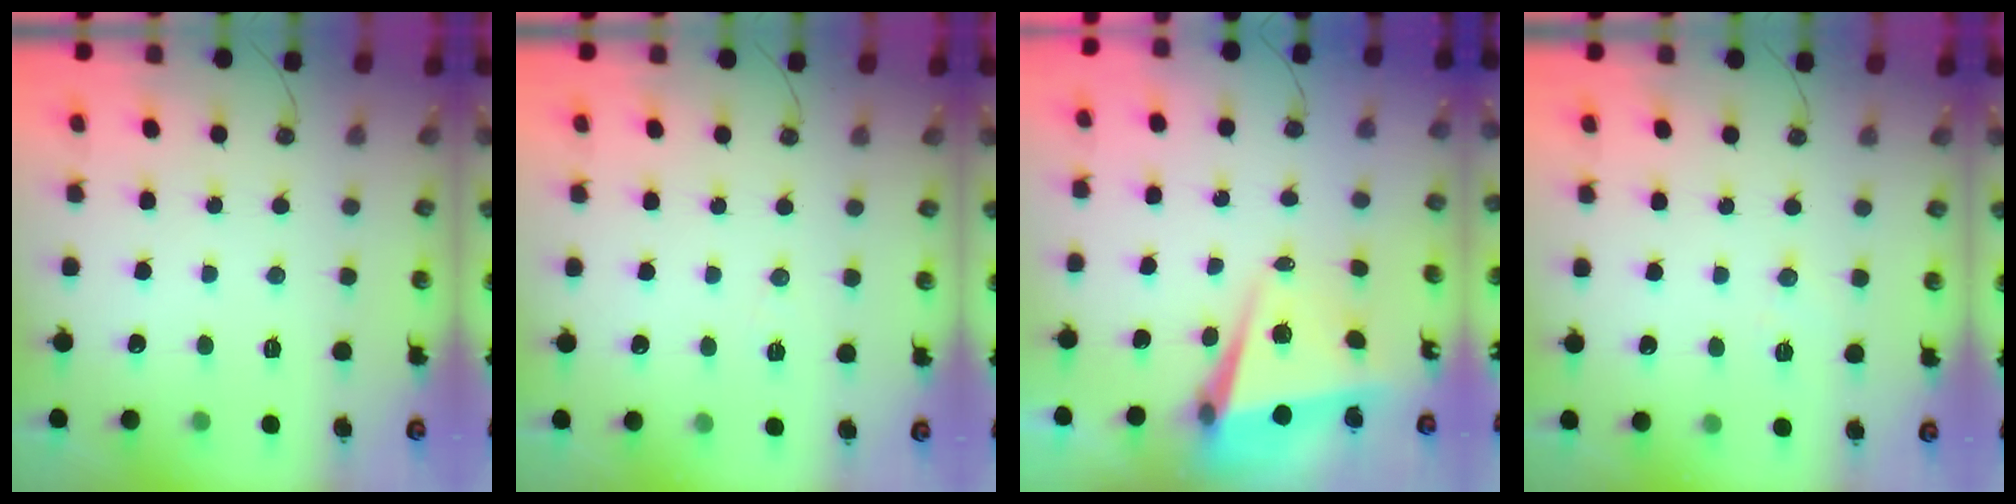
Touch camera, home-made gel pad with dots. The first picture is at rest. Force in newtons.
{"total": 5.9, "press": 3.8, "slide": 4.5}
{"total": 6.3, "press": 4.6, "slide": 4.2}
{"total": 5.9, "press": 5.8, "slide": 1.3}